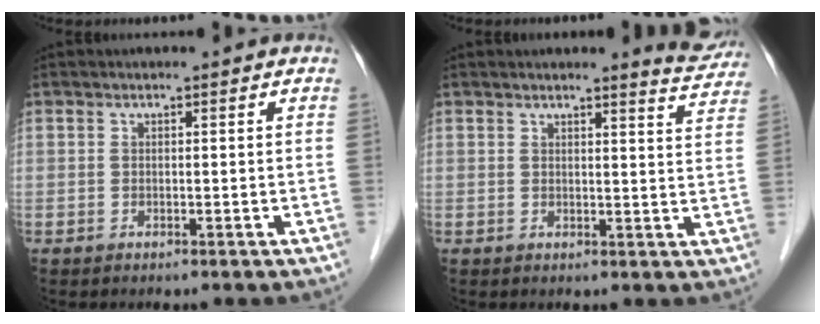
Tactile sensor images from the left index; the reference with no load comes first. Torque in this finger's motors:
{"motor_torque": [0.98, -1.16, 0.49, 0.06]}